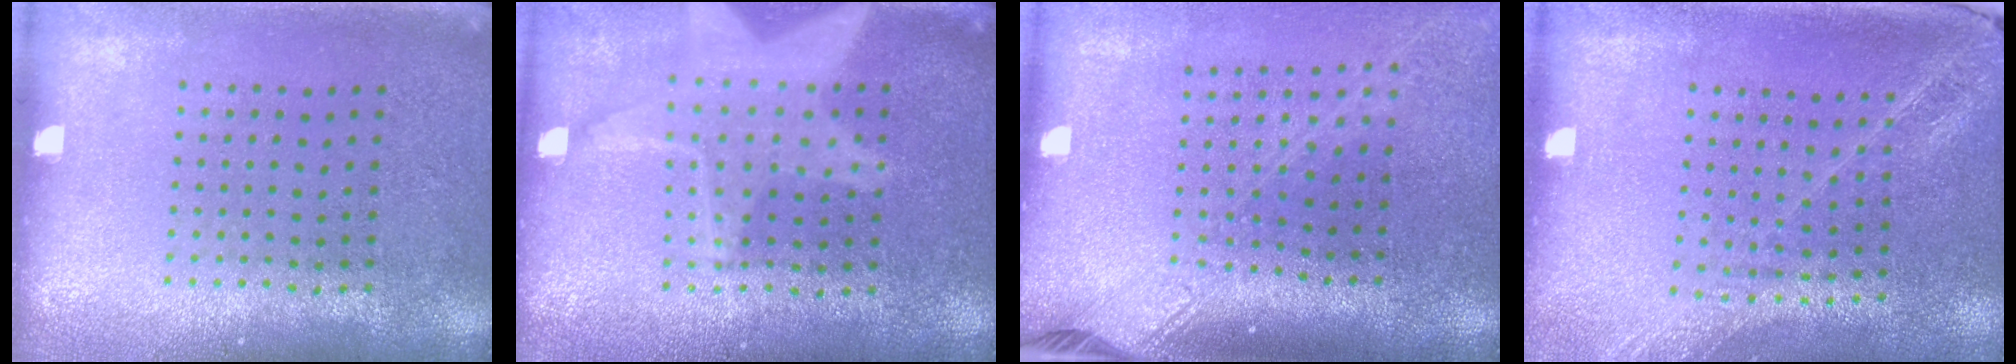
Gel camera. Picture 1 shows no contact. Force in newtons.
{"total": 2.9, "press": 2.9, "slide": 0.2}
{"total": 2.1, "press": 1.6, "slide": 1.4}
{"total": 1.5, "press": 1.5, "slide": 0.2}